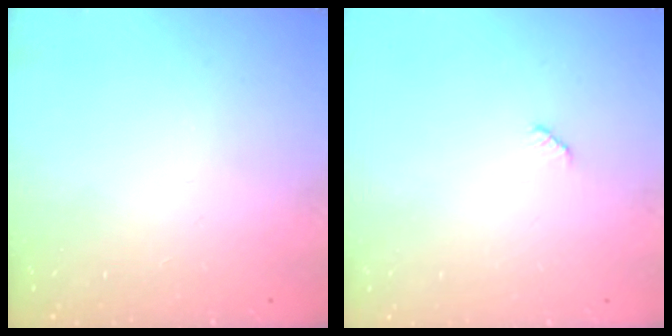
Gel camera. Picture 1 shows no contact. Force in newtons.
{"total": 2.5, "press": 2.5, "slide": 0.4}